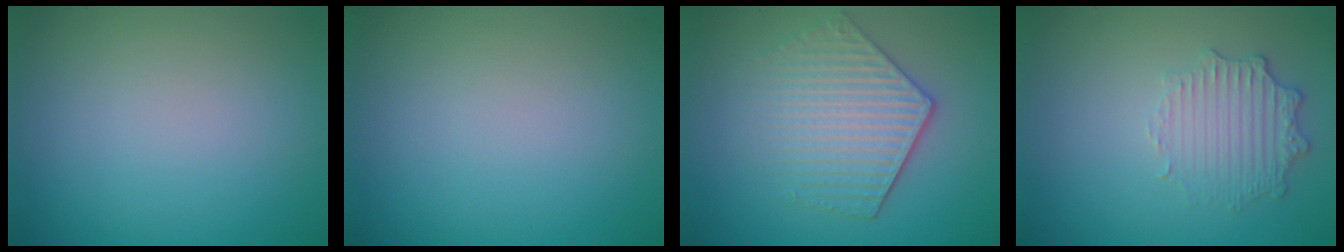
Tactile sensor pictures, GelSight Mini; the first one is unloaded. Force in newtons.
{"total": 0.0}
{"total": 4.6, "press": 3.8, "slide": 2.6}
{"total": 2.5, "press": 2.3, "slide": 1.0}